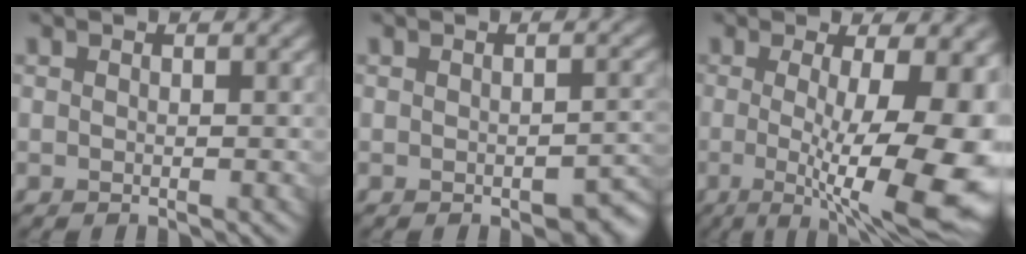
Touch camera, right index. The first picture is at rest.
{"total": 3.3, "force": [-1.4, 1.4, 2.6], "torque": [-0.031, -0.002, -0.011]}
{"total": 13.5, "force": [-1.2, 3.3, 13.0], "torque": [-0.150, -0.011, -0.022]}